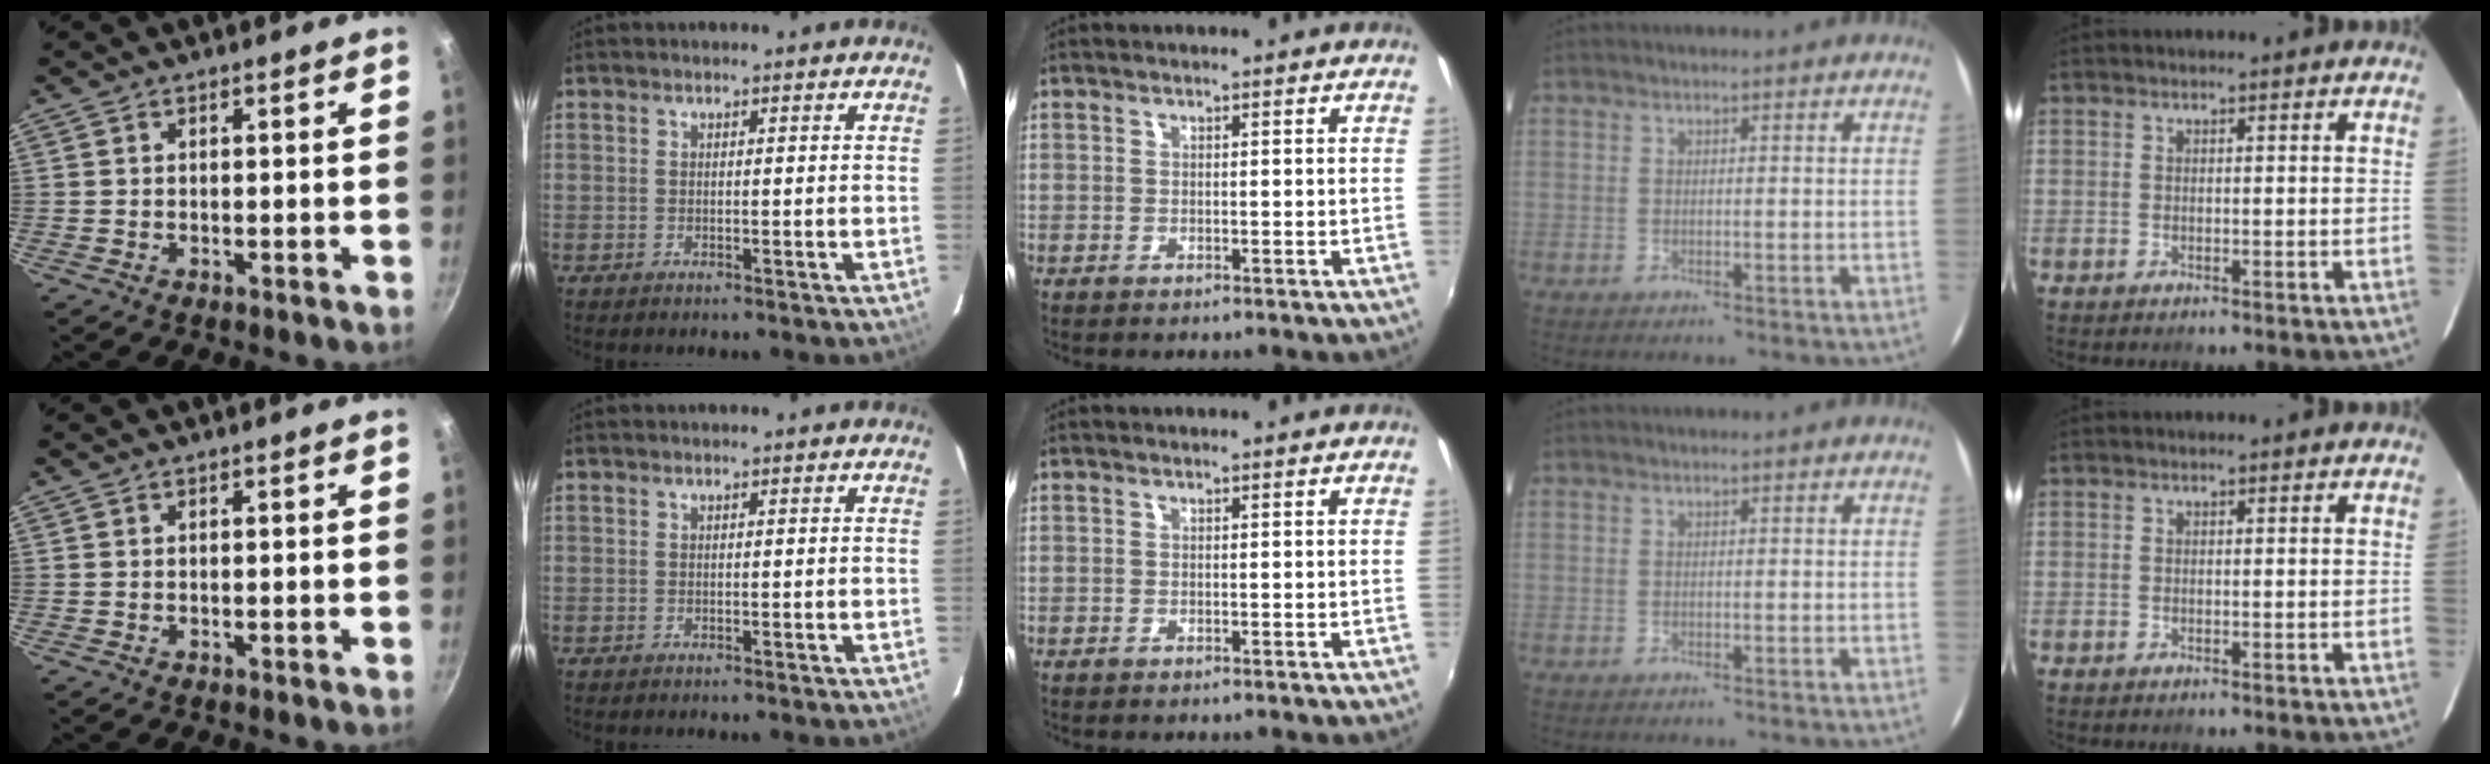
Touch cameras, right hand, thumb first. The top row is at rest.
{}